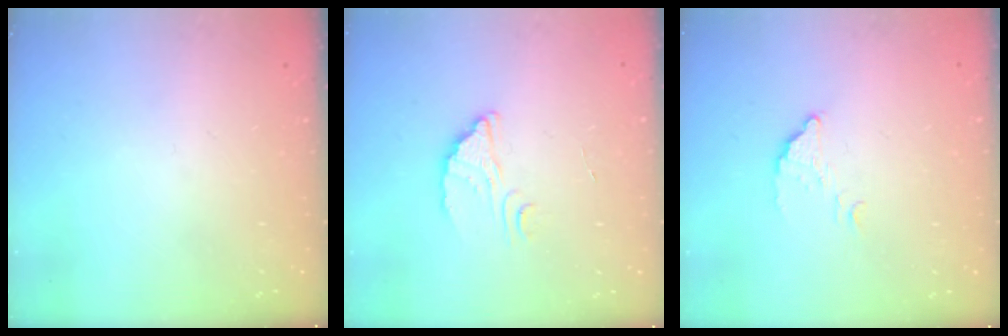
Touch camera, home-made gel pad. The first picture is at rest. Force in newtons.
{"total": 2.7, "press": 2.7, "slide": 0.1}
{"total": 2.9, "press": 2.9, "slide": 0.1}